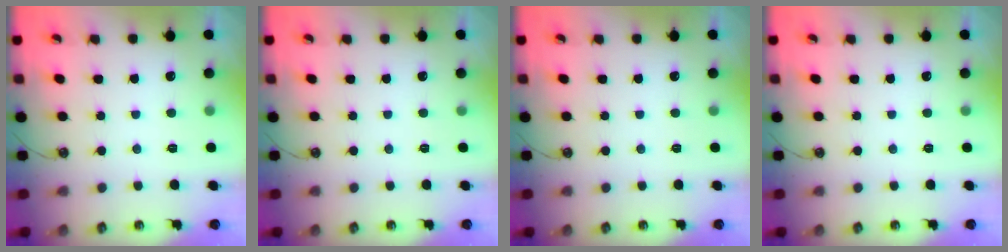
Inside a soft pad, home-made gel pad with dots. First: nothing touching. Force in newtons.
{"total": 0.0}
{"total": 0.0}
{"total": 0.0}